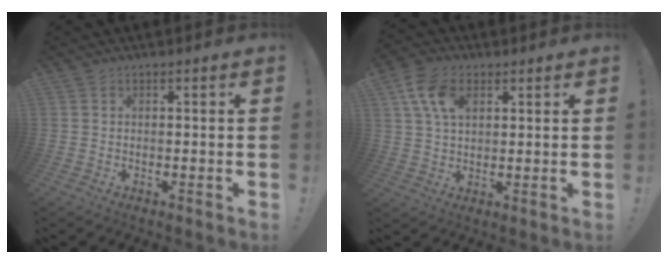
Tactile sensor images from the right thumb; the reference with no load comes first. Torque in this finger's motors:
{"motor_torque": [0.60, 1.39, 0.07, 0.13, 0.11]}